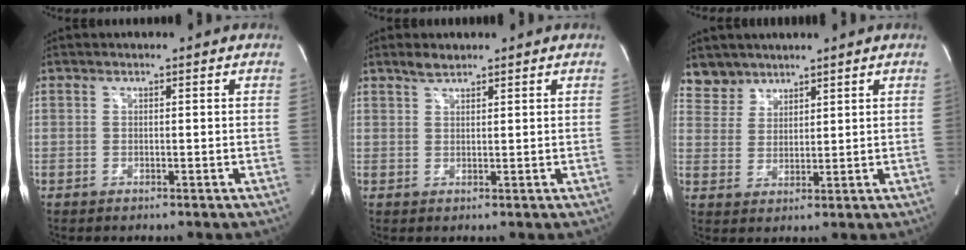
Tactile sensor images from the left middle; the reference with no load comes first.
{"total": 1.9, "force": [1.6, 0.9, 0.7], "torque": [-0.019, 0.003, 0.028]}
{"total": 4.5, "force": [3.8, 2.3, -0.4], "torque": [0.014, 0.006, 0.077]}